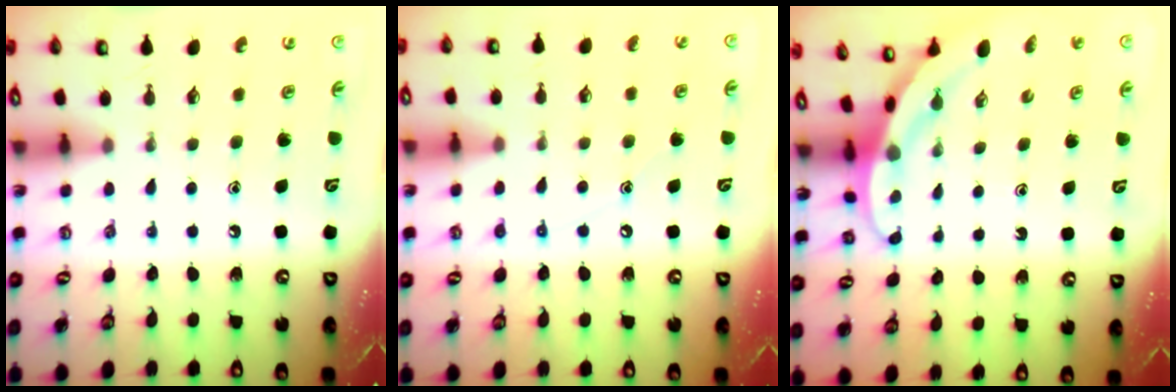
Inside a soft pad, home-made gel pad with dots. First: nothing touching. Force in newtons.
{"total": 6.0, "press": 6.0, "slide": 0.7}
{"total": 4.1, "press": 4.1, "slide": 0.2}